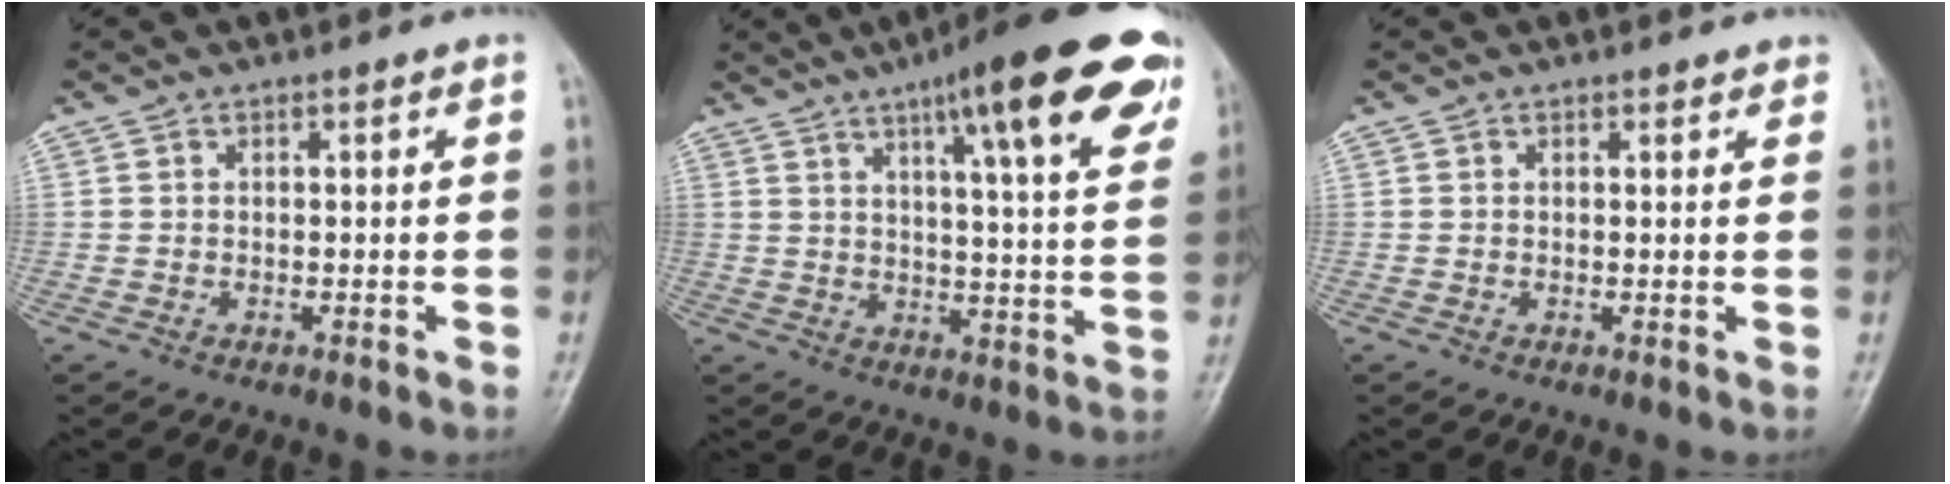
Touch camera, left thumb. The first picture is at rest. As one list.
[{"total": 20.5, "force": [11.2, 4.0, 16.7], "torque": [-0.213, -0.025, 0.148]}, {"total": 1.2, "force": [1.0, 0.6, 0.4], "torque": [0.002, -0.003, 0.009]}]